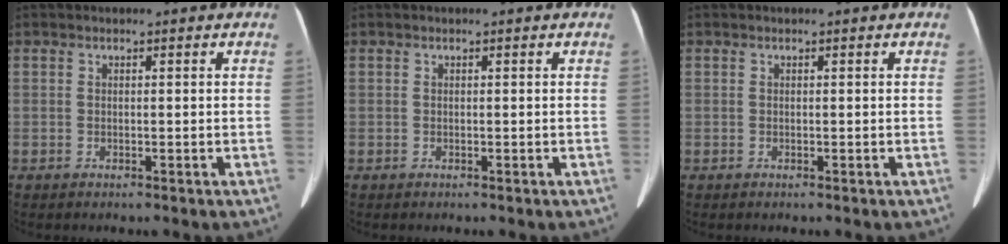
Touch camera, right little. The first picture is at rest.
{"total": 0.0}
{"total": 0.0}